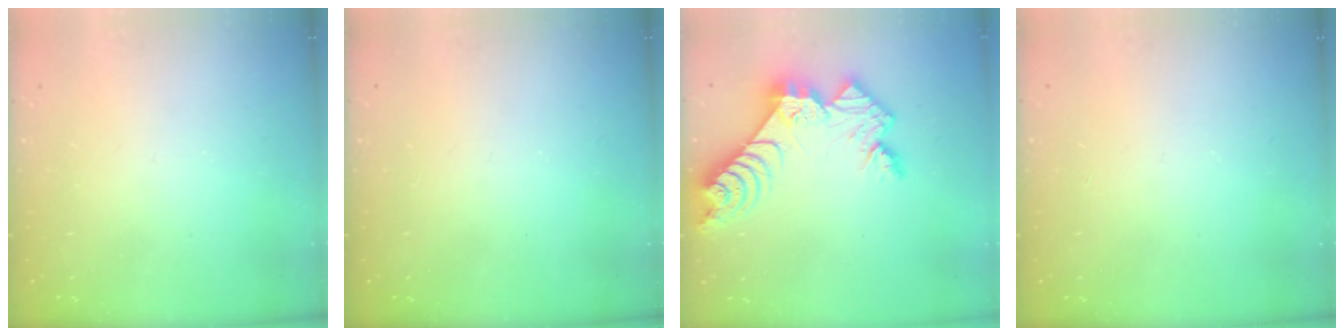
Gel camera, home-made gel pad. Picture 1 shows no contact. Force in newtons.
{"total": 0.0}
{"total": 11.2, "press": 11.2, "slide": 0.8}
{"total": 1.7, "press": 1.7, "slide": 0.2}